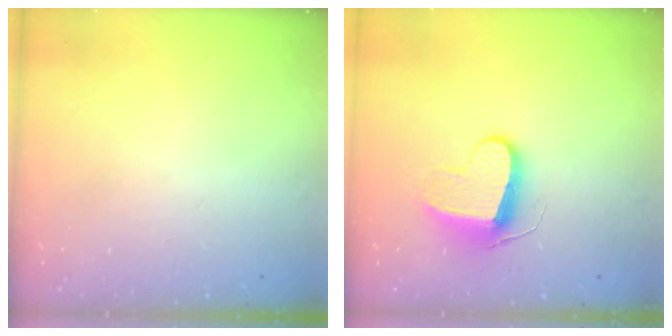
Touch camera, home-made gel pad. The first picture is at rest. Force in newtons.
{"total": 9.1, "press": 9.1, "slide": 0.2}